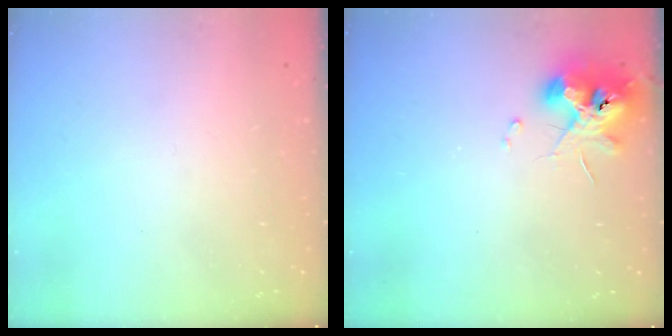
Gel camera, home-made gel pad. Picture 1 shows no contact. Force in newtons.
{"total": 10.9, "press": 10.9, "slide": 1.1}